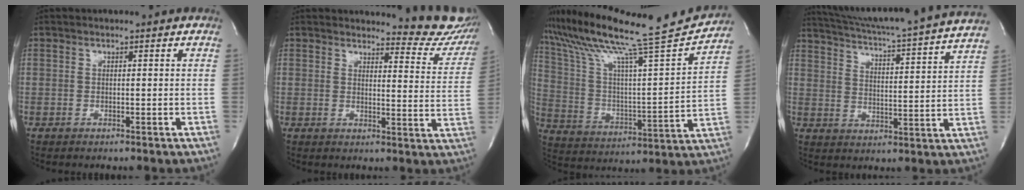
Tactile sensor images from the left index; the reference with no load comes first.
{"total": 11.7, "force": [11.4, 2.5, 1.6], "torque": [0.009, -0.066, 0.101]}
{"total": 22.0, "force": [20.0, -1.2, 9.1], "torque": [-0.177, -0.047, 0.313]}
{"total": 22.8, "force": [21.1, -1.4, 8.6], "torque": [-0.148, -0.046, 0.279]}